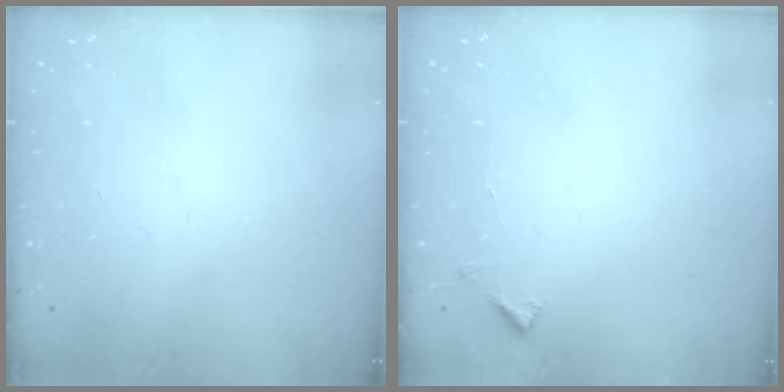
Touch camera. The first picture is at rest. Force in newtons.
{"total": 4.3, "press": 4.2, "slide": 0.3}